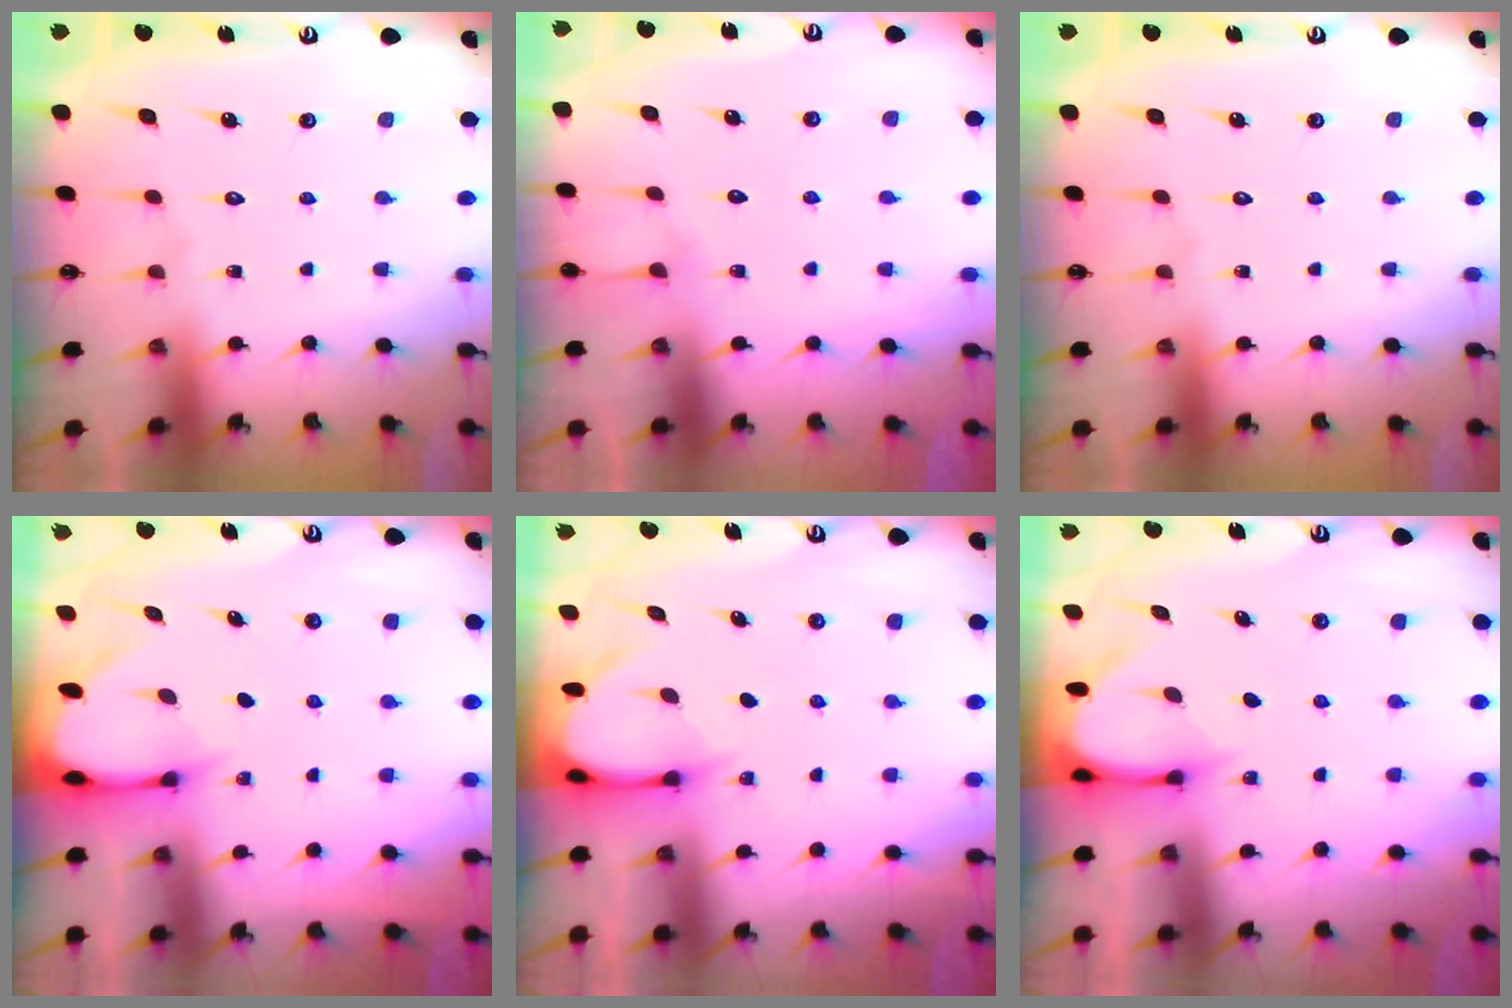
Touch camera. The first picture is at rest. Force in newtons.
{"total": 3.9, "press": 3.9, "slide": 0.4}
{"total": 0.0}
{"total": 2.9, "press": 2.9, "slide": 0.4}
{"total": 3.4, "press": 3.4, "slide": 0.3}
{"total": 3.7, "press": 3.7, "slide": 0.3}